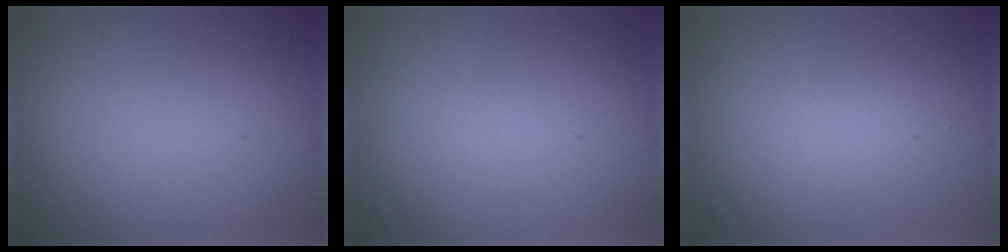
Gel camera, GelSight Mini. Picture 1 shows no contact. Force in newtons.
{"total": 0.0}
{"total": 2.2, "press": 2.2, "slide": 0.2}